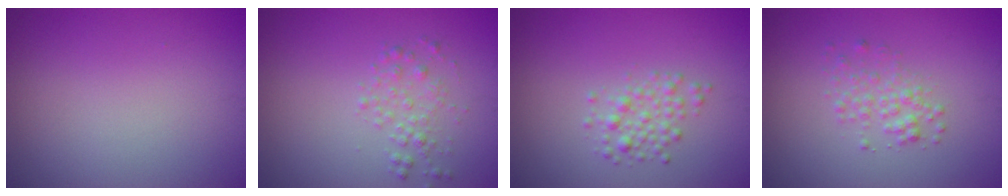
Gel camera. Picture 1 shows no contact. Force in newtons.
{"total": 1.6, "press": 1.6, "slide": 0.0}
{"total": 1.9, "press": 1.9, "slide": 0.1}
{"total": 1.8, "press": 1.8, "slide": 0.1}